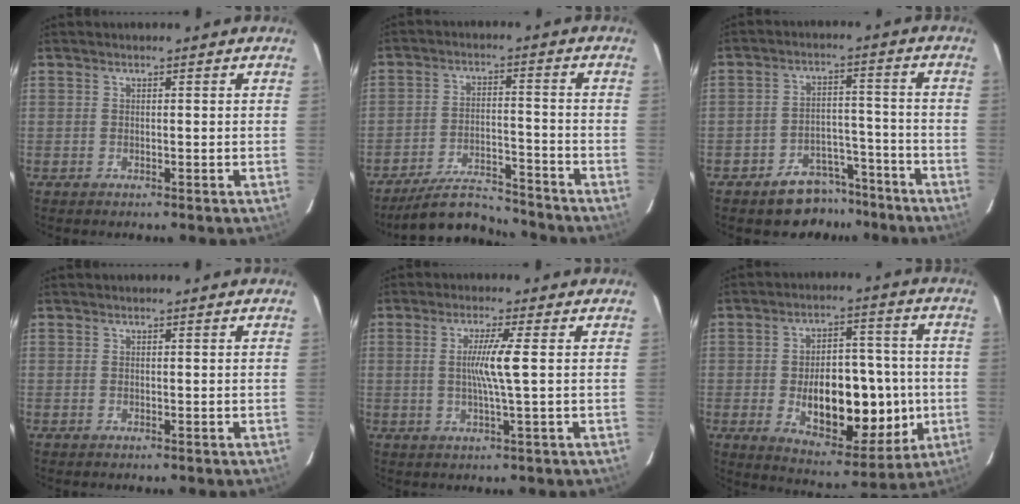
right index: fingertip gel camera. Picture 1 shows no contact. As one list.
[{"total": 8.7, "force": [-8.3, 2.0, 1.7], "torque": [-0.027, 0.003, -0.143]}, {"total": 7.7, "force": [-6.0, 4.4, 2.1], "torque": [-0.020, 0.025, -0.089]}, {"total": 0.0}, {"total": 5.3, "force": [0.4, -0.9, 5.2], "torque": [-0.101, -0.006, 0.007]}, {"total": 16.6, "force": [-2.6, 8.2, 14.3], "torque": [-0.210, 0.012, -0.023]}]